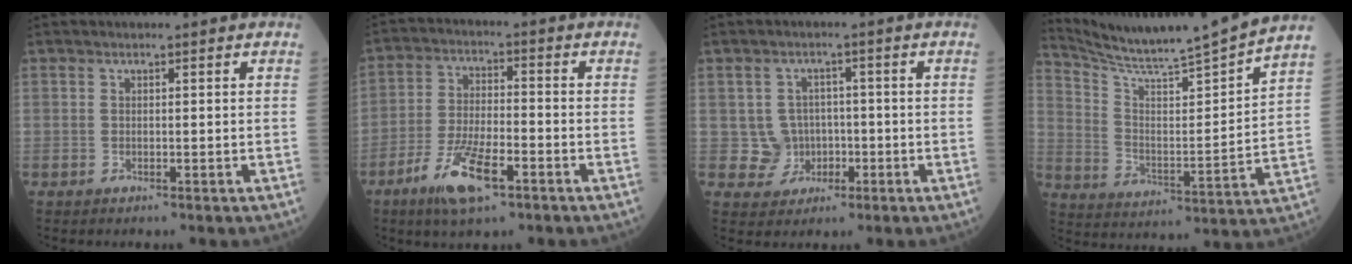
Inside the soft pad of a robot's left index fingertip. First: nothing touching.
{"total": 9.3, "force": [-5.3, 2.5, 7.2], "torque": [-0.146, -0.011, -0.097]}
{"total": 4.4, "force": [-0.9, 4.2, 0.5], "torque": [-0.005, 0.011, -0.010]}
{"total": 18.0, "force": [16.5, -2.9, 6.6], "torque": [-0.123, -0.056, 0.249]}